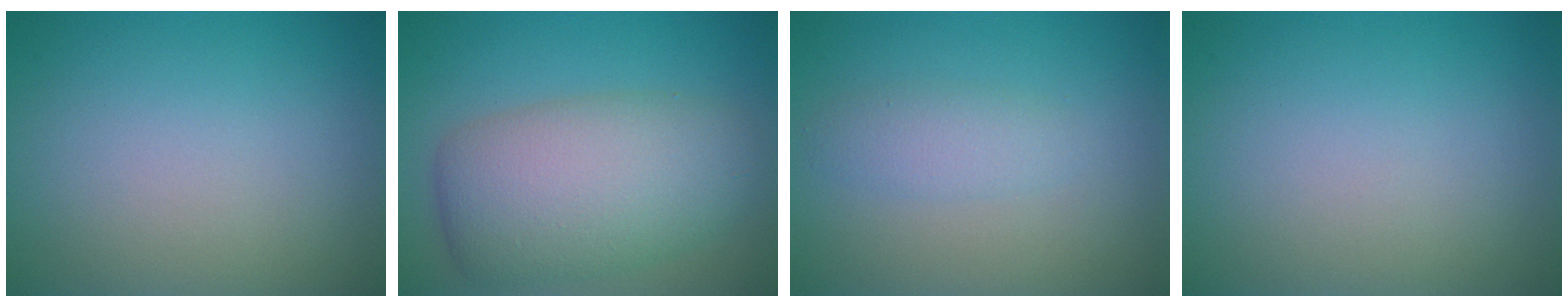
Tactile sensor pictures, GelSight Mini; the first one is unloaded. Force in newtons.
{"total": 9.9, "press": 9.9, "slide": 0.2}
{"total": 1.8, "press": 1.8, "slide": 0.1}
{"total": 0.0}